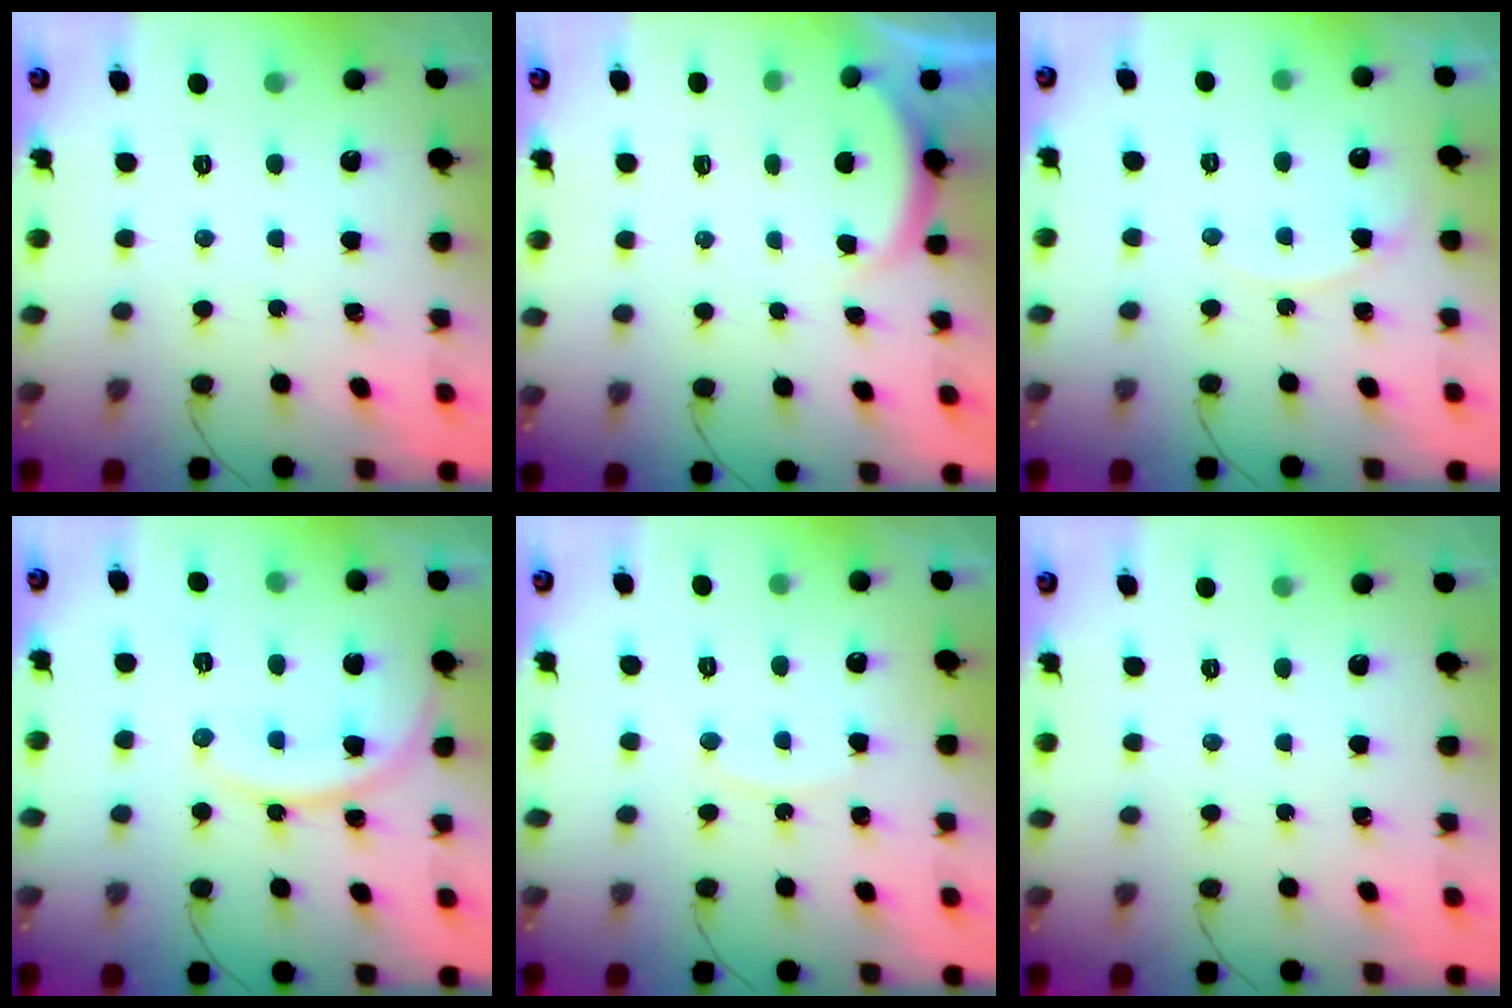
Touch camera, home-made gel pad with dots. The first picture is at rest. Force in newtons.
{"total": 2.4, "press": 2.4, "slide": 0.6}
{"total": 6.7, "press": 6.7, "slide": 0.7}
{"total": 12.1, "press": 12.1, "slide": 0.5}
{"total": 4.5, "press": 4.5, "slide": 0.6}
{"total": 0.0}